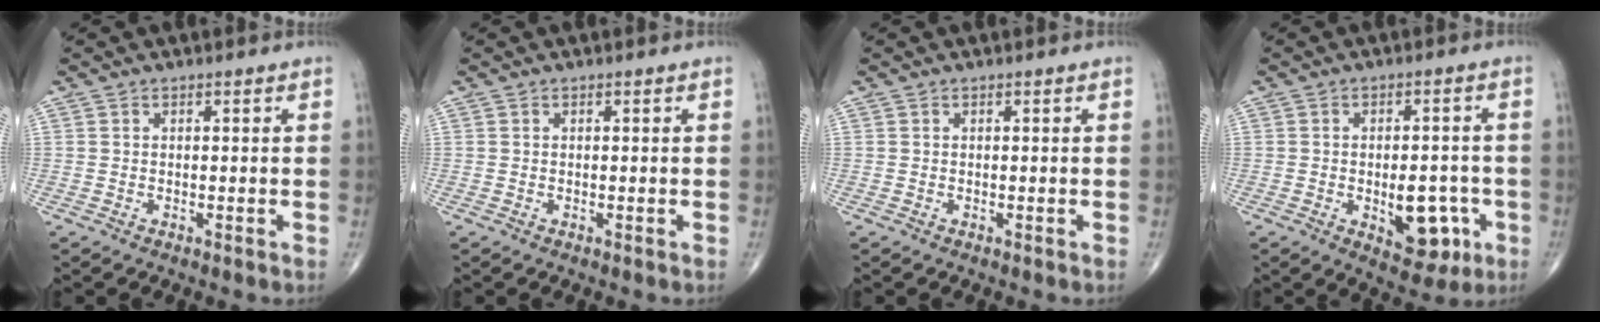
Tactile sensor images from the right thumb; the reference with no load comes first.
{"total": 0.0}
{"total": 0.0}
{"total": 9.8, "force": [-2.8, 5.2, 7.8], "torque": [-0.080, 0.011, -0.025]}